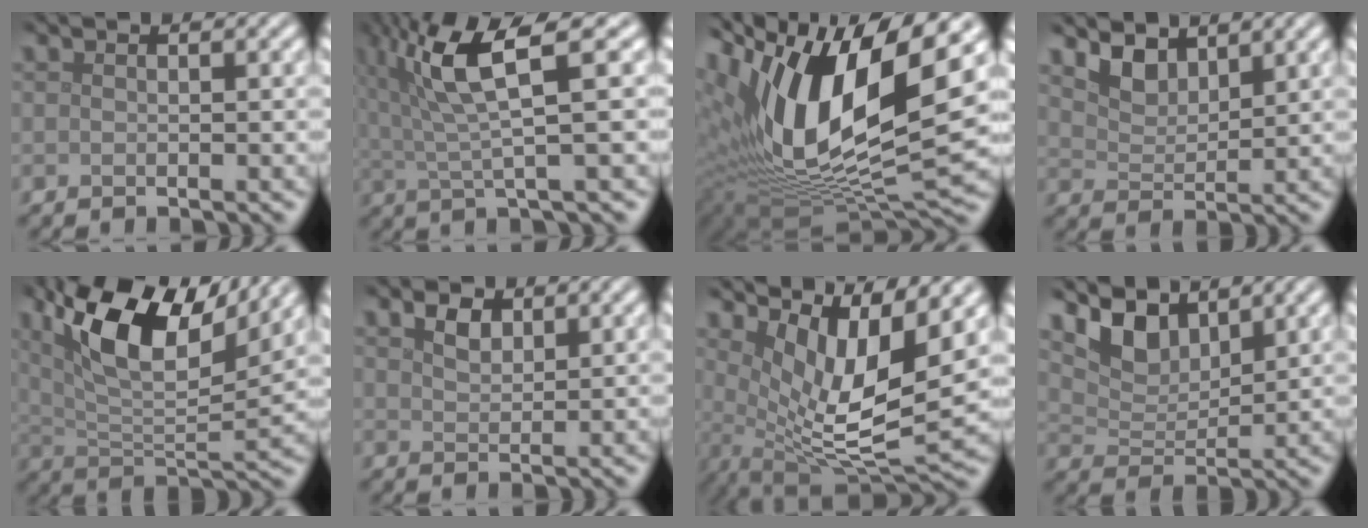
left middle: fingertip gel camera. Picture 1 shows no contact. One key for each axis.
{"total": 7.4, "fx": 2.9, "fy": 1.6, "fz": 6.6, "tx": -0.125, "ty": 0.014, "tz": 0.053}
{"total": 15.4, "fx": 4.1, "fy": 6.1, "fz": 13.5, "tx": -0.253, "ty": -0.002, "tz": 0.071}
{"total": 2.9, "fx": 2.5, "fy": 1.1, "fz": 1.0, "tx": -0.030, "ty": -0.005, "tz": 0.046}
{"total": 10.8, "fx": 5.2, "fy": 4.3, "fz": 8.5, "tx": -0.158, "ty": 0.006, "tz": 0.093}
{"total": 1.9, "fx": 1.3, "fy": 1.0, "fz": 1.0, "tx": -0.021, "ty": 0.004, "tz": 0.026}
{"total": 8.0, "fx": 3.3, "fy": 2.4, "fz": 6.9, "tx": -0.132, "ty": -0.011, "tz": 0.067}
{"total": 4.4, "fx": 3.4, "fy": 2.0, "fz": 1.9, "tx": -0.046, "ty": -0.005, "tz": 0.060}